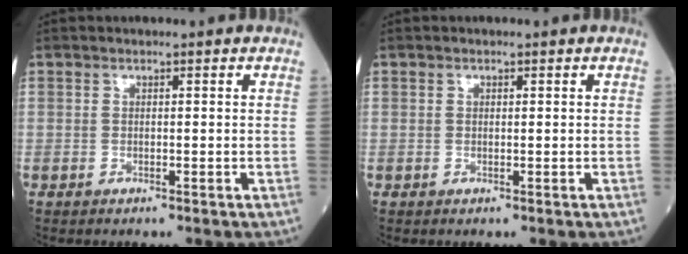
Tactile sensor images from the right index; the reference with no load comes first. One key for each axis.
{"total": 0.6, "fx": 0.2, "fy": 0.5, "fz": 0.3, "tx": -0.013, "ty": 0.007, "tz": 0.005}